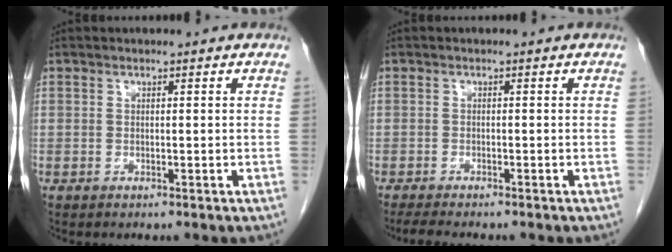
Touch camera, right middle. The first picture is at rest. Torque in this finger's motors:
{"motor_torque": [0.17, -0.09, 0.00, 0.01]}